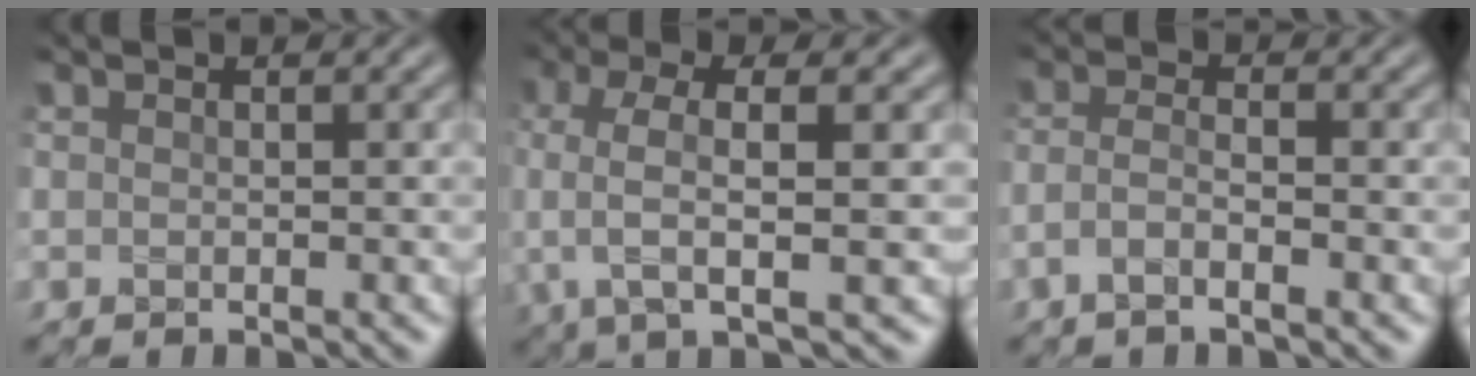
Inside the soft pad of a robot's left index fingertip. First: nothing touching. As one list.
[{"total": 6.1, "force": [0.1, 1.7, 5.8], "torque": [-0.112, 0.003, -0.002]}, {"total": 2.2, "force": [-1.1, 0.6, 1.8], "torque": [-0.036, 0.003, -0.031]}]